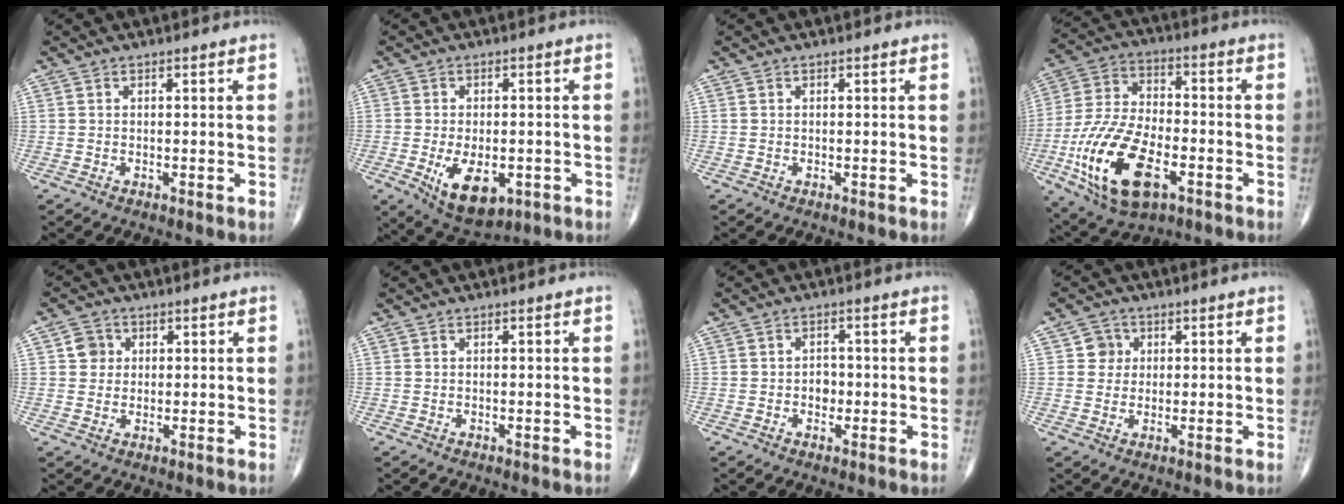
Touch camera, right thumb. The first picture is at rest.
{"total": 10.0, "force": [-3.1, 5.5, 7.8], "torque": [-0.113, -0.006, -0.034]}
{"total": 0.0}
{"total": 20.1, "force": [-7.2, 10.3, 15.7], "torque": [-0.305, 0.018, -0.124]}
{"total": 3.5, "force": [0.9, 3.3, 0.9], "torque": [0.005, 0.001, 0.009]}
{"total": 0.0}
{"total": 2.7, "force": [-0.5, 2.1, 1.6], "torque": [-0.007, 0.007, -0.011]}
{"total": 3.4, "force": [0.8, 3.3, 0.5], "torque": [0.015, 0.002, 0.006]}